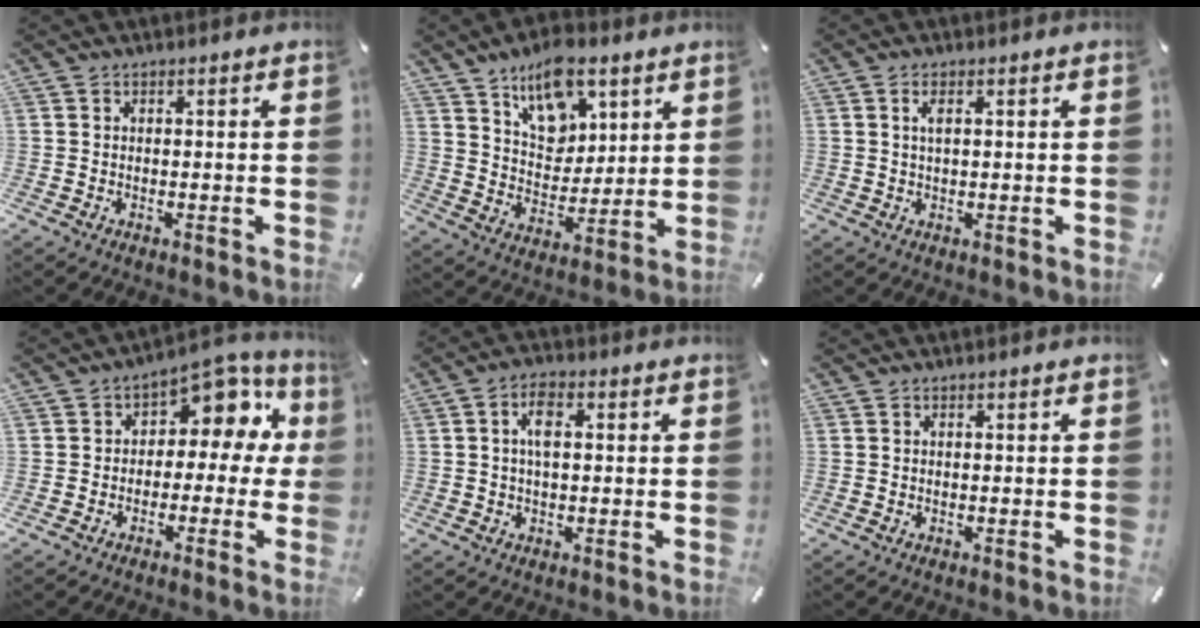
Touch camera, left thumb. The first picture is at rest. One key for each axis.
{"total": 13.7, "fx": 8.3, "fy": 8.8, "fz": 6.4, "tx": -0.092, "ty": -0.048, "tz": 0.151}
{"total": 2.4, "fx": 0.8, "fy": 0.8, "fz": 2.1, "tx": -0.044, "ty": 0.004, "tz": 0.013}
{"total": 9.8, "fx": 3.1, "fy": 6.6, "fz": 6.5, "tx": -0.083, "ty": -0.020, "tz": 0.053}
{"total": 5.1, "fx": 1.0, "fy": 2.8, "fz": 4.2, "tx": -0.071, "ty": 0.006, "tz": 0.011}
{"total": 0.0}